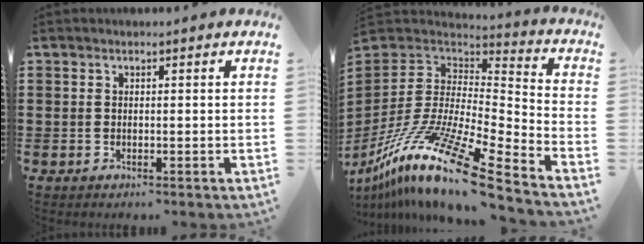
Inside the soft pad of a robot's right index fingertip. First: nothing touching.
{"total": 16.7, "force": [-11.2, 2.1, 12.2], "torque": [-0.251, 0.017, -0.214]}